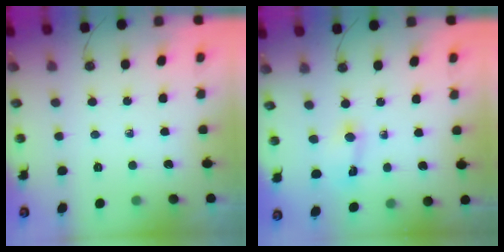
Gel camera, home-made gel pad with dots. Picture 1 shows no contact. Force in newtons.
{"total": 1.9, "press": 1.9, "slide": 0.4}